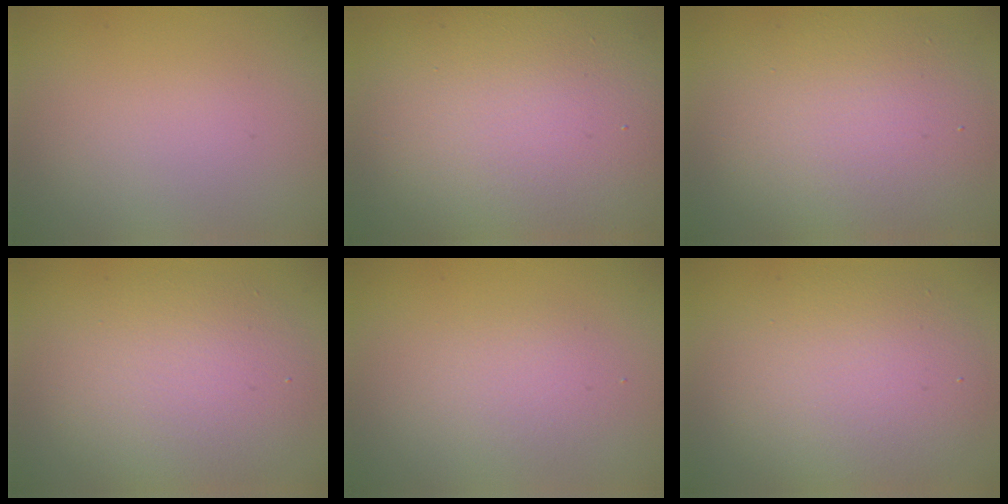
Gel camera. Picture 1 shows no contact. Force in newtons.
{"total": 13.7, "press": 13.7, "slide": 1.0}
{"total": 8.2, "press": 8.2, "slide": 0.3}
{"total": 5.9, "press": 5.9, "slide": 0.5}
{"total": 2.0, "press": 1.9, "slide": 0.2}
{"total": 6.4, "press": 6.3, "slide": 0.8}